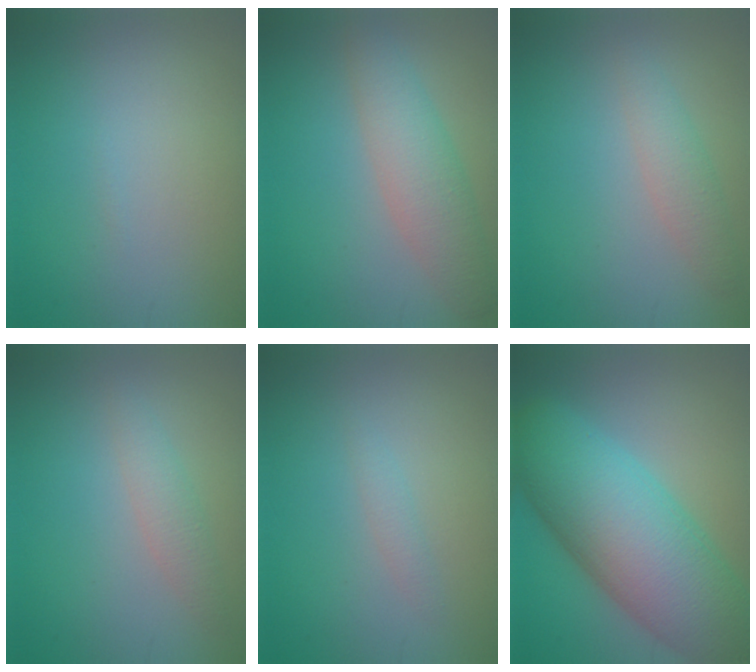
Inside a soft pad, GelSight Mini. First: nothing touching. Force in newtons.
{"total": 4.4, "press": 4.4, "slide": 0.2}
{"total": 1.3, "press": 1.3, "slide": 0.3}
{"total": 1.8, "press": 1.8, "slide": 0.0}
{"total": 1.0, "press": 1.0, "slide": 0.0}
{"total": 12.9, "press": 12.9, "slide": 0.5}